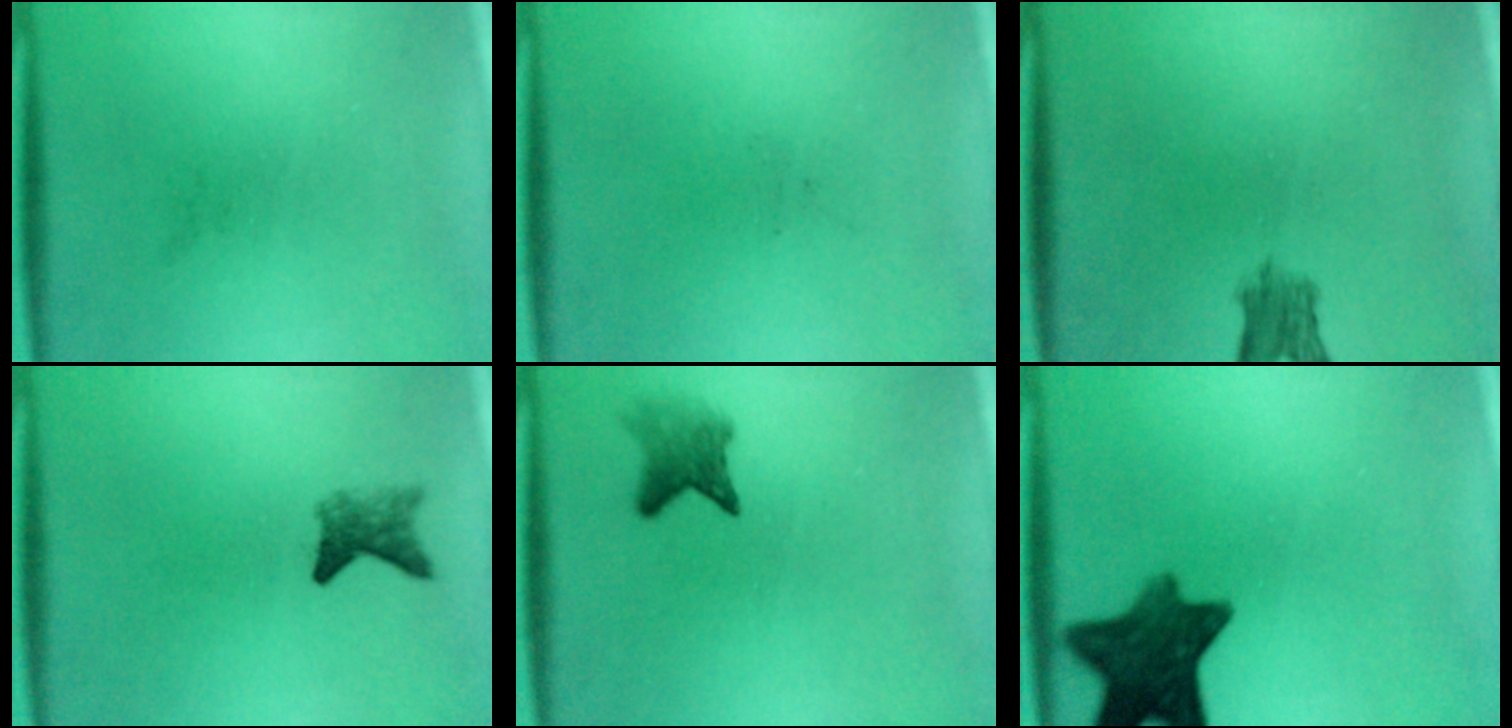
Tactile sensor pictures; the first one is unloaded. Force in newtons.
{"total": 0.0}
{"total": 3.2}
{"total": 2.7}
{"total": 3.1}
{"total": 10.7}